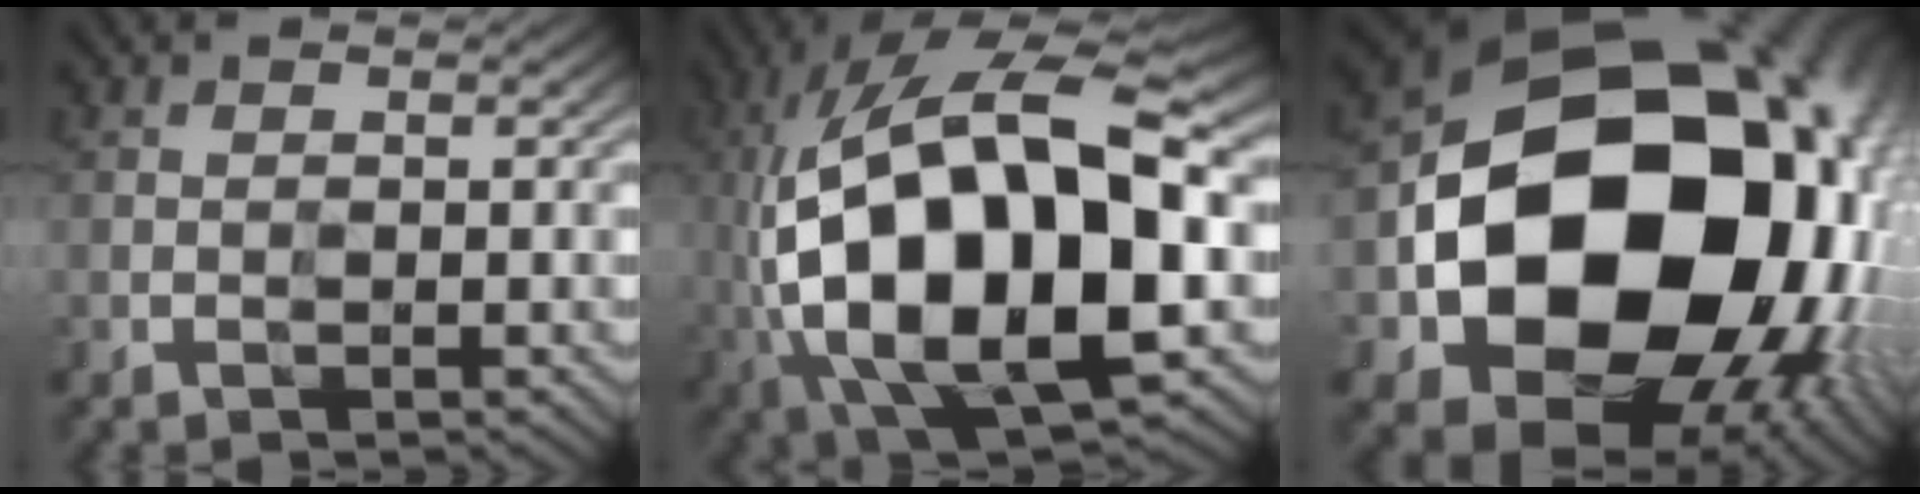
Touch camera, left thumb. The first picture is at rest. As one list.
[{"total": 19.4, "force": [-1.4, 9.2, 17.0], "torque": [-0.350, -0.005, -0.022]}, {"total": 20.7, "force": [-1.2, 17.2, 11.6], "torque": [-0.268, -0.055, 0.021]}]